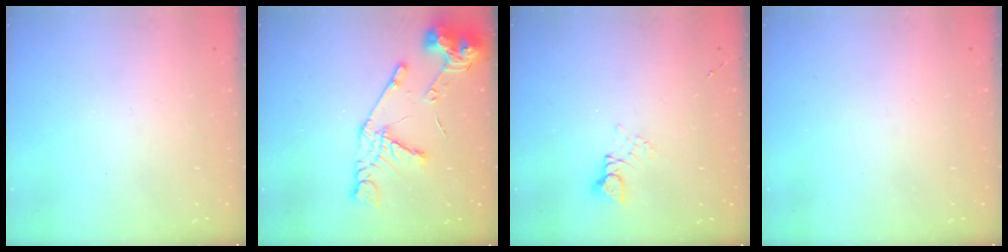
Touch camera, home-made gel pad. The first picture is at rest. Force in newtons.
{"total": 14.7, "press": 14.6, "slide": 1.6}
{"total": 2.7, "press": 2.7, "slide": 0.2}
{"total": 0.0}